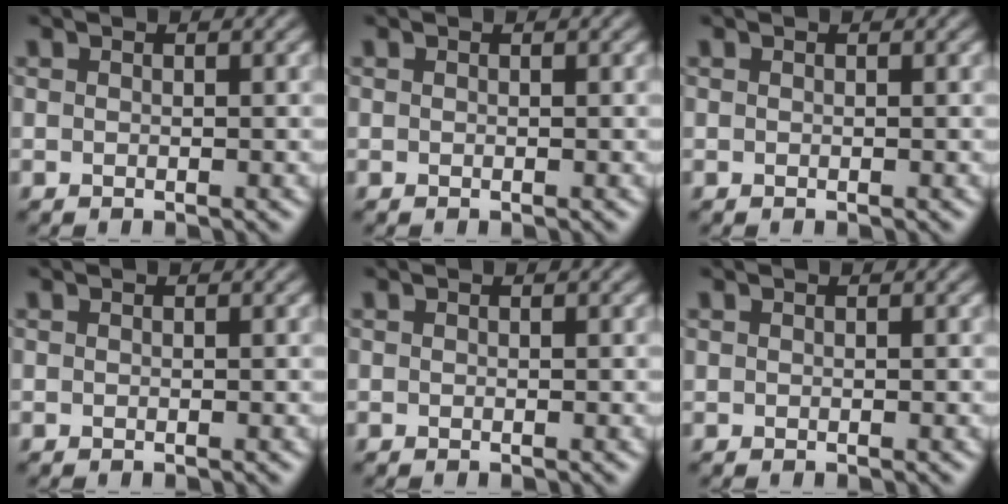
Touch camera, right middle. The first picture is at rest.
{"total": 0.0}
{"total": 0.0}
{"total": 0.0}
{"total": 0.0}
{"total": 0.0}